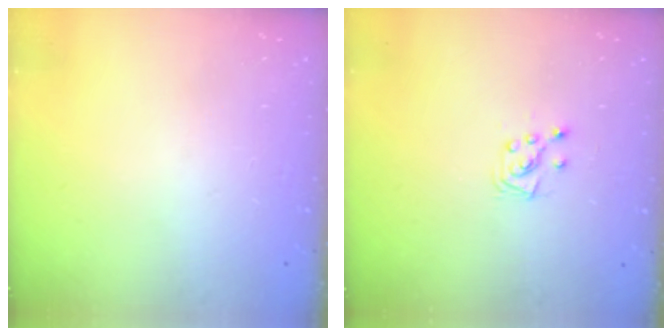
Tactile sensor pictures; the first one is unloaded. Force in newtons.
{"total": 6.4, "press": 6.4, "slide": 0.6}